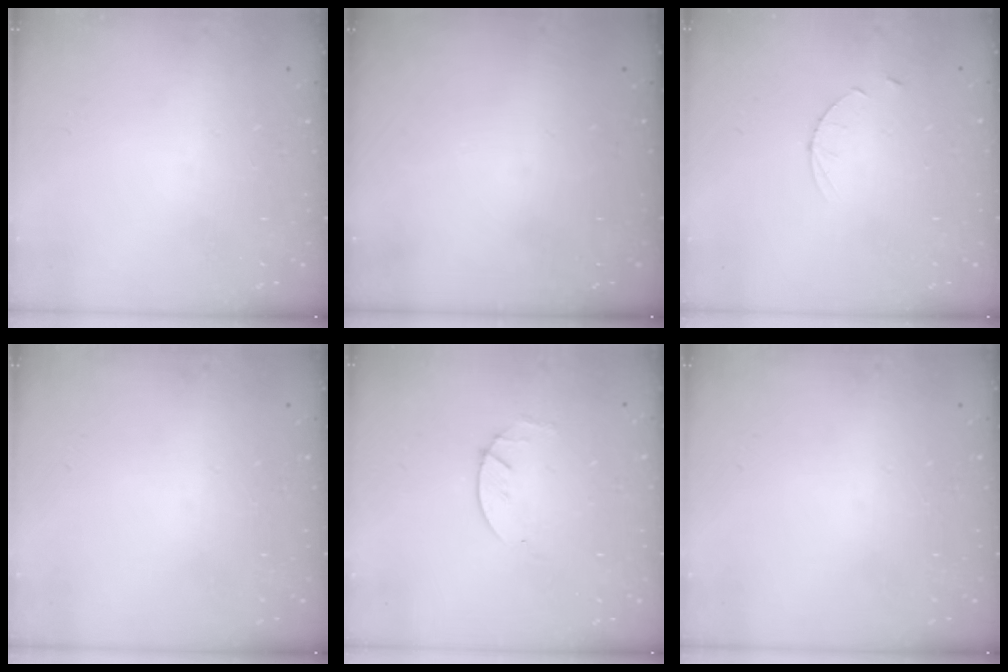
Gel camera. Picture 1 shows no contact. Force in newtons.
{"total": 0.0}
{"total": 3.1, "press": 3.1, "slide": 0.3}
{"total": 0.0}
{"total": 2.9, "press": 2.9, "slide": 0.4}
{"total": 0.0}